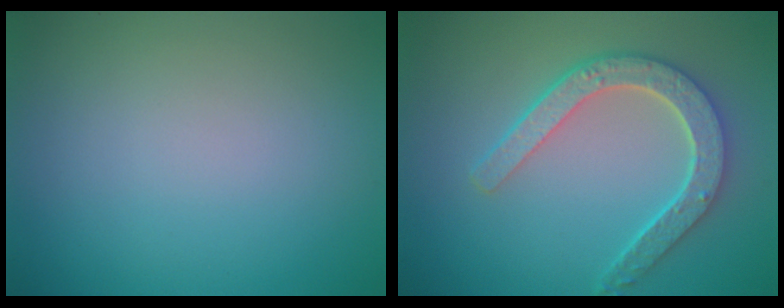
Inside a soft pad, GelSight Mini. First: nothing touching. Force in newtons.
{"total": 5.0, "press": 4.0, "slide": 3.1}